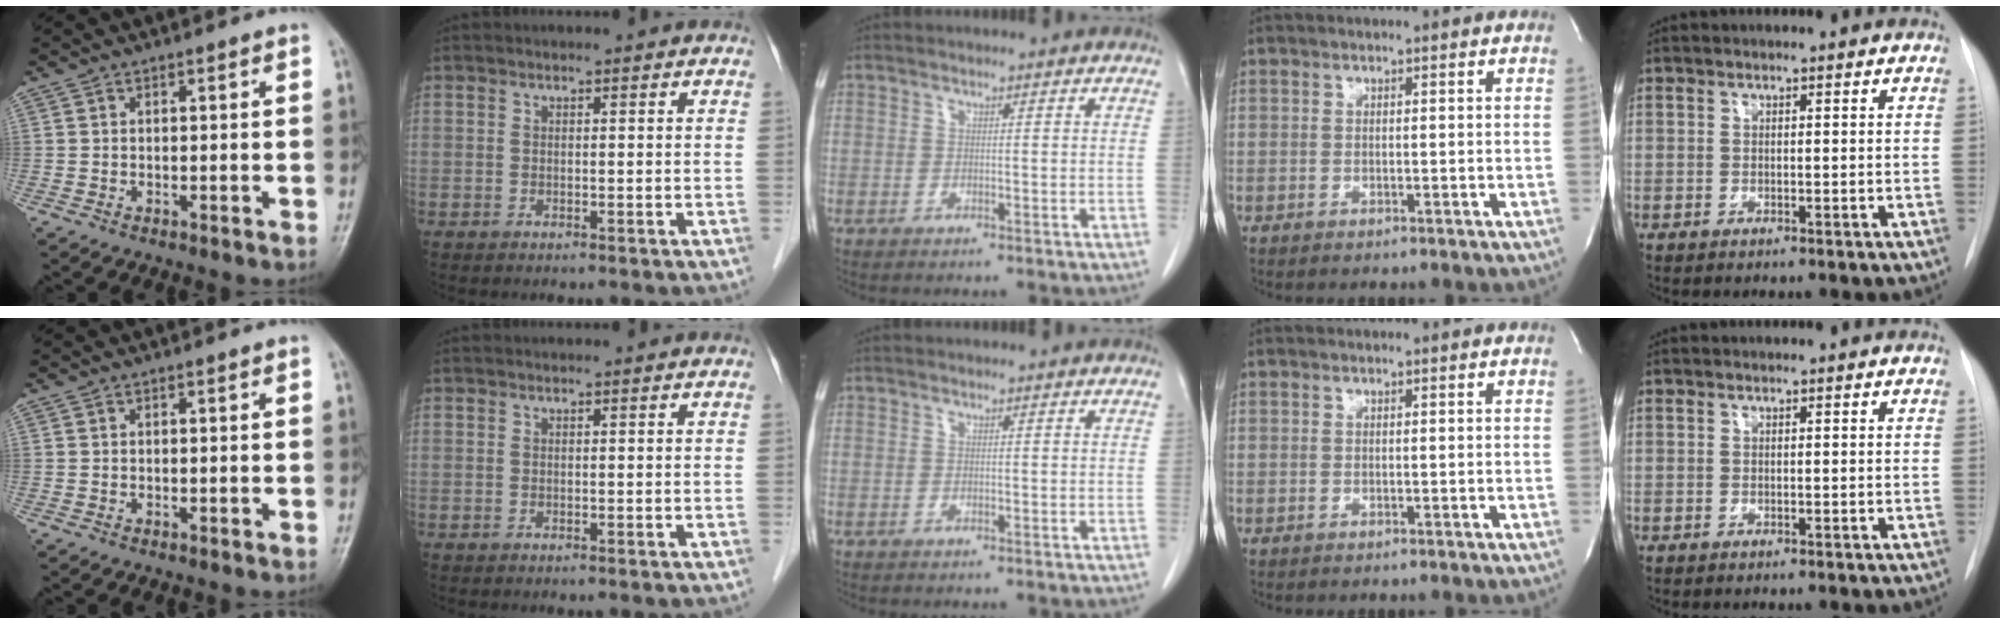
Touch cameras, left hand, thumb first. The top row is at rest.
{}